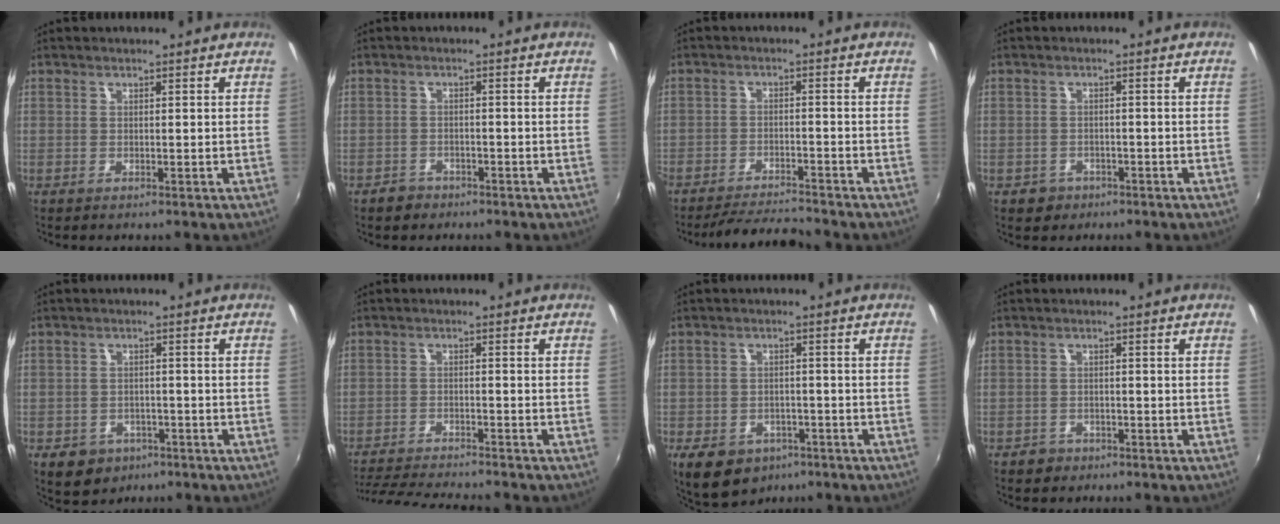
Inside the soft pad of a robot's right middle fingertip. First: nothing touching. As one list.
[{"total": 3.0, "force": [-2.2, 2.0, 0.4], "torque": [-0.017, 0.002, -0.035]}, {"total": 8.0, "force": [-7.6, 0.6, 2.3], "torque": [-0.066, 0.001, -0.123]}, {"total": 3.4, "force": [-1.8, 2.7, 0.7], "torque": [-0.023, 0.000, -0.025]}, {"total": 7.2, "force": [-3.8, 5.6, 2.5], "torque": [-0.064, -0.005, -0.047]}, {"total": 11.7, "force": [-10.8, 0.9, 4.4], "torque": [-0.106, -0.019, -0.175]}, {"total": 10.4, "force": [-6.1, 7.3, 4.4], "torque": [-0.106, -0.007, -0.080]}, {"total": 2.8, "force": [-1.8, 2.1, 0.4], "torque": [-0.016, 0.000, -0.027]}]